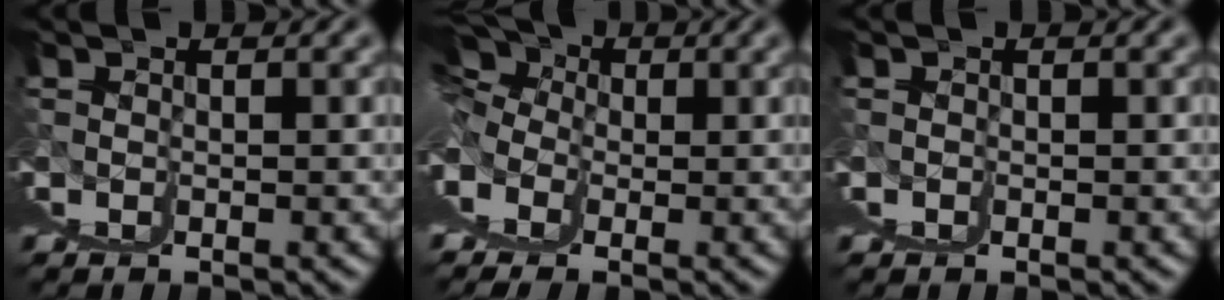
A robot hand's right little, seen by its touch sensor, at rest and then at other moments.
{"total": 4.5, "force": [3.4, 0.1, 3.0], "torque": [-0.033, 0.029, 0.047]}
{"total": 0.8, "force": [0.3, -0.5, -0.5], "torque": [0.011, -0.001, 0.005]}